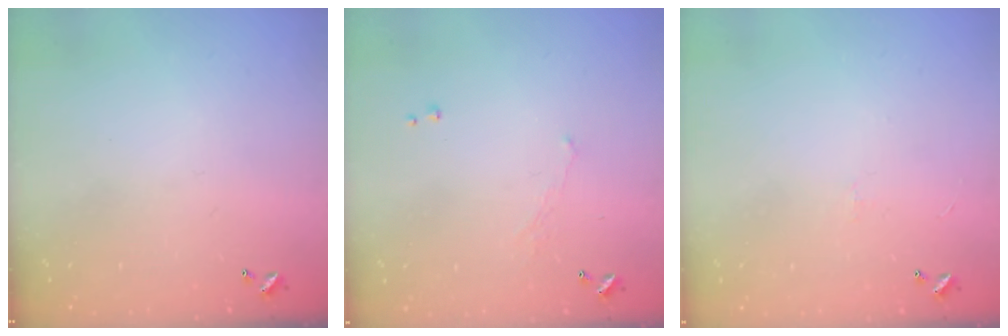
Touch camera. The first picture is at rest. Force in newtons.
{"total": 1.1, "press": 1.0, "slide": 0.6}
{"total": 0.7, "press": 0.3, "slide": 0.7}